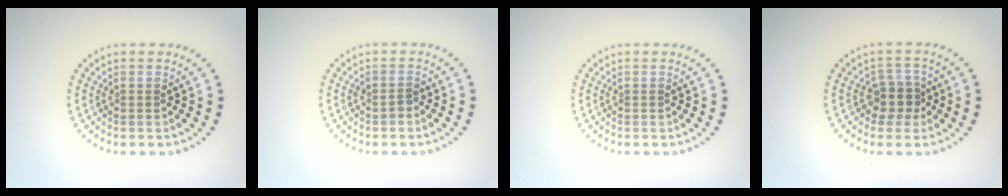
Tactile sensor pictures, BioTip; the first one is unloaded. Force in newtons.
{"total": 0.6, "press": 0.6, "slide": 0.3}
{"total": 0.0}
{"total": 2.5, "press": 2.1, "slide": 1.3}